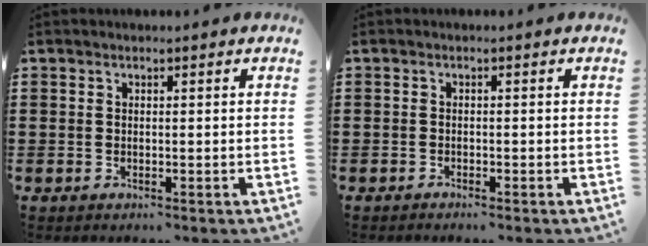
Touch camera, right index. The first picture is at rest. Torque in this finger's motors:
{"motor_torque": [0.45, -0.38, -0.03, -0.01]}